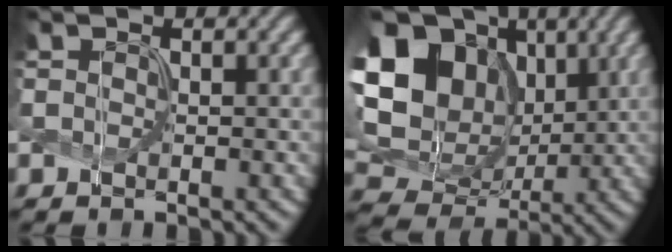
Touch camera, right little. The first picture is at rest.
{"total": 18.0, "force": [5.3, 13.9, 10.2], "torque": [-0.235, 0.043, 0.098]}